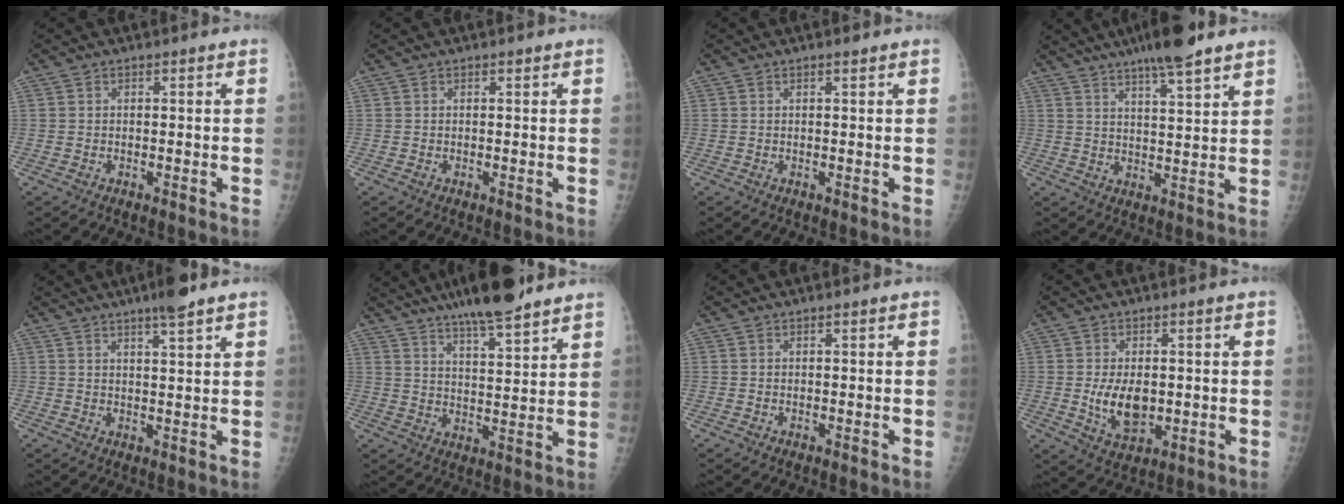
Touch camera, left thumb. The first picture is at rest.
{"total": 0.0}
{"total": 0.6, "force": [0.5, 0.1, 0.4], "torque": [-0.007, -0.002, 0.008]}
{"total": 10.3, "force": [7.6, 1.2, 6.8], "torque": [-0.102, -0.026, 0.123]}
{"total": 5.2, "force": [3.8, 0.4, 3.6], "torque": [-0.055, -0.016, 0.061]}
{"total": 14.2, "force": [11.1, 2.5, 8.4], "torque": [-0.118, -0.046, 0.181]}
{"total": 0.0}
{"total": 7.3, "force": [-0.3, 4.3, 5.9], "torque": [-0.093, -0.013, 0.006]}